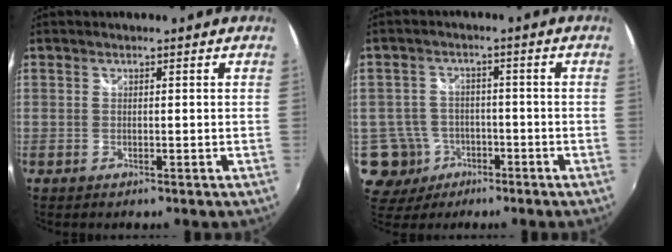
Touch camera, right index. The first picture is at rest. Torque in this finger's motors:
{"motor_torque": [-0.46, 0.10, -1.05, -0.21]}